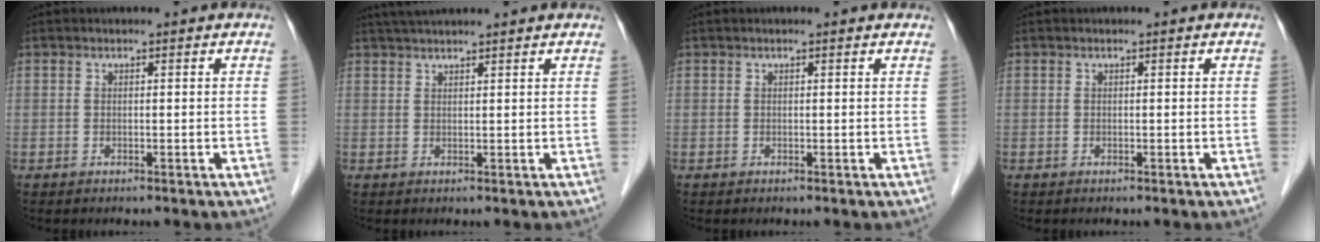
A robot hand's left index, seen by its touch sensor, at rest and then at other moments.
{"total": 6.6, "force": [5.9, 0.0, 3.0], "torque": [-0.046, 0.040, 0.090]}
{"total": 0.7, "force": [0.6, 0.0, 0.3], "torque": [-0.010, 0.009, 0.008]}
{"total": 0.0}